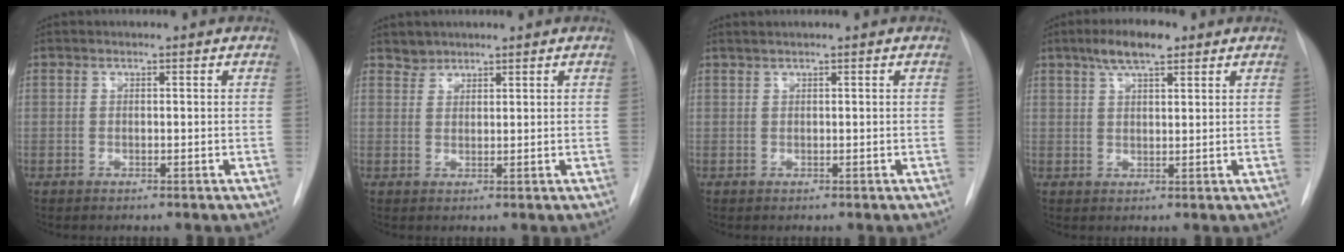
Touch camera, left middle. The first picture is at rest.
{"total": 1.7, "force": [1.5, 0.7, -0.3], "torque": [0.013, 0.002, 0.023]}
{"total": 0.9, "force": [0.7, -0.2, 0.5], "torque": [-0.012, 0.009, 0.019]}
{"total": 5.6, "force": [3.7, 1.6, 3.9], "torque": [-0.076, 0.012, 0.063]}